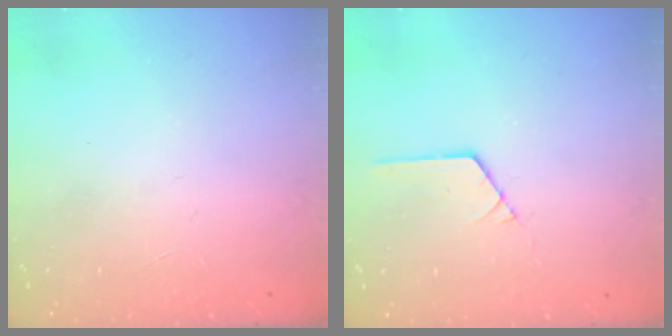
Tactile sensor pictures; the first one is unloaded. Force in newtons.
{"total": 1.1, "press": 1.0, "slide": 0.1}